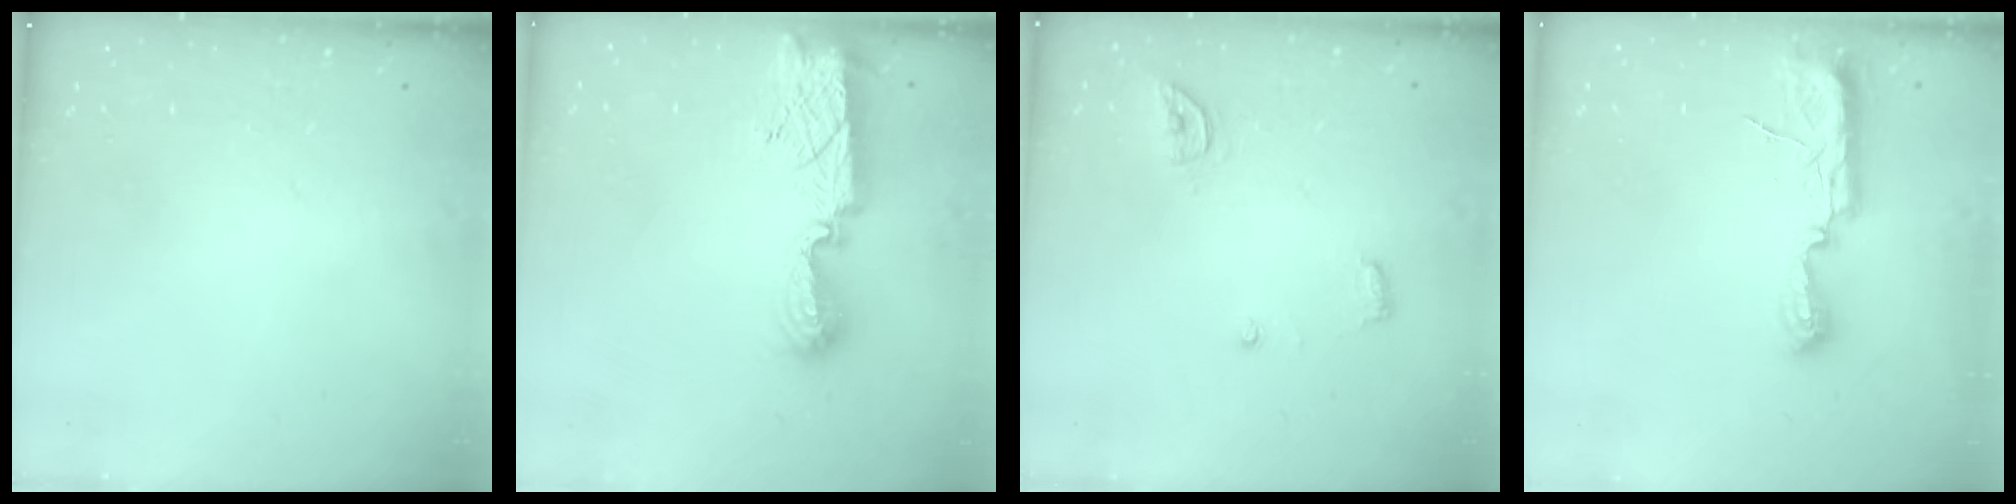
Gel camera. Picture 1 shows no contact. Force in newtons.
{"total": 9.8, "press": 9.8, "slide": 0.5}
{"total": 5.5, "press": 5.5, "slide": 0.2}
{"total": 10.3, "press": 8.9, "slide": 5.2}